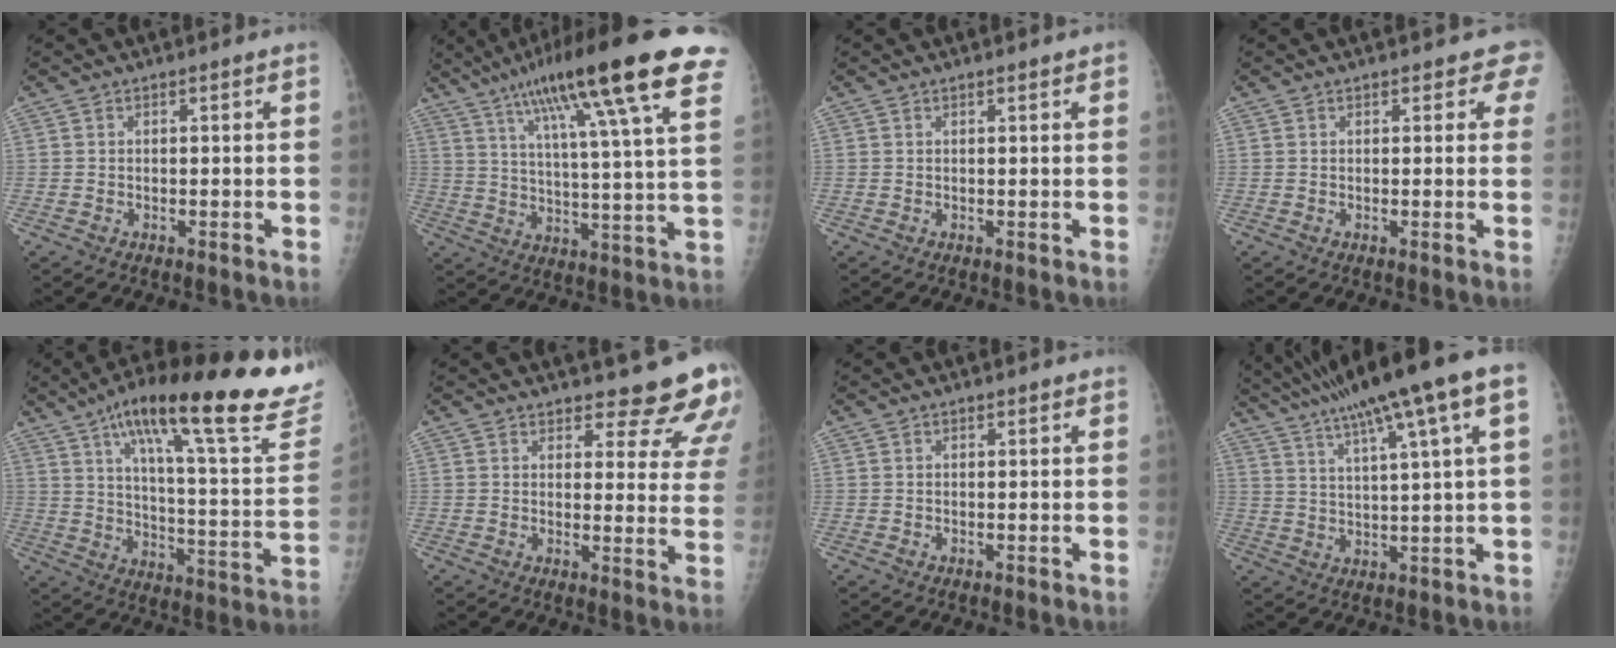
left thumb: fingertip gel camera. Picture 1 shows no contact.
{"total": 25.0, "force": [14.5, 3.2, 20.1], "torque": [-0.309, -0.016, 0.210]}
{"total": 1.1, "force": [0.7, 0.3, 0.7], "torque": [-0.010, 0.000, 0.008]}
{"total": 2.8, "force": [2.0, 1.5, 1.2], "torque": [0.016, -0.003, 0.013]}
{"total": 31.2, "force": [20.3, 6.8, 22.6], "torque": [-0.305, -0.052, 0.291]}
{"total": 13.3, "force": [11.9, 4.0, 4.5], "torque": [-0.004, -0.084, 0.123]}
{"total": 0.0}
{"total": 17.8, "force": [9.6, 1.3, 15.0], "torque": [-0.249, 0.015, 0.151]}